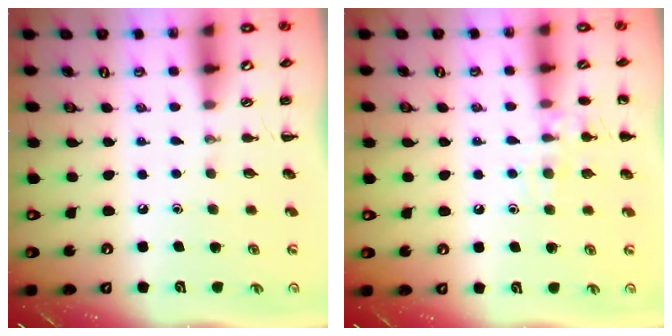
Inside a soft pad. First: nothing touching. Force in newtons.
{"total": 9.2, "press": 9.2, "slide": 1.3}